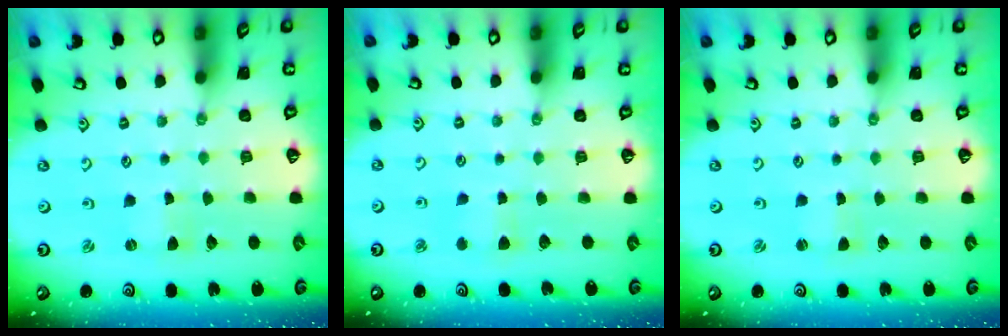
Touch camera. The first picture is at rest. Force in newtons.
{"total": 3.3, "press": 3.3, "slide": 0.6}
{"total": 0.9, "press": 0.9, "slide": 0.0}